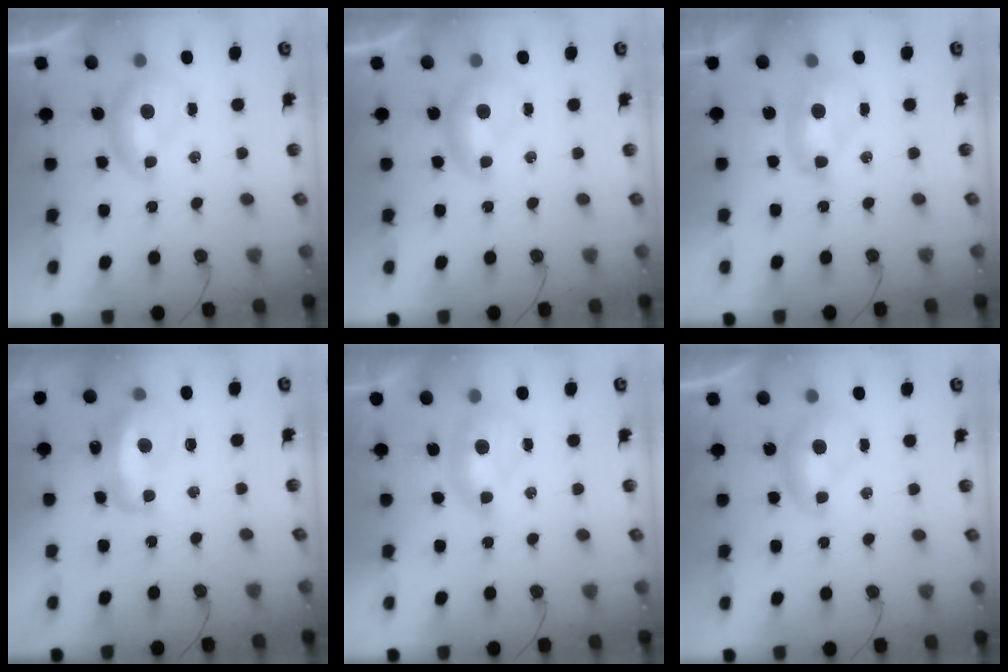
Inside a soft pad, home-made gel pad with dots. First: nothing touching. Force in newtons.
{"total": 0.0}
{"total": 2.7, "press": 2.7, "slide": 0.1}
{"total": 6.9, "press": 6.8, "slide": 1.2}
{"total": 1.5, "press": 1.4, "slide": 0.6}
{"total": 0.0}